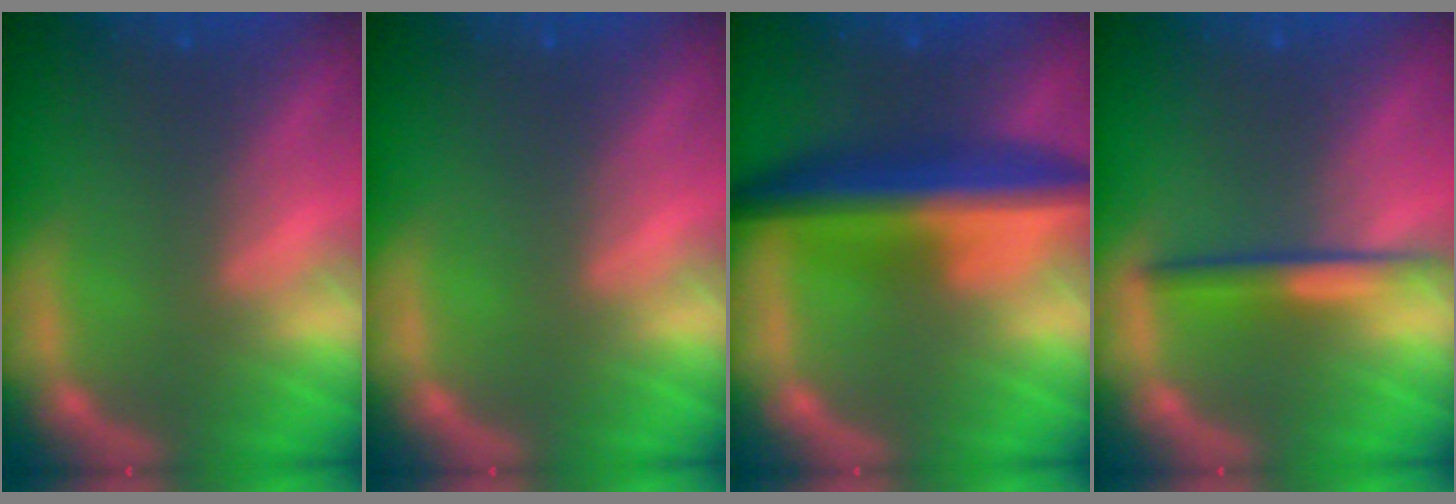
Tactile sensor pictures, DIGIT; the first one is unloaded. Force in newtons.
{"total": 0.0}
{"total": 8.4}
{"total": 3.0}